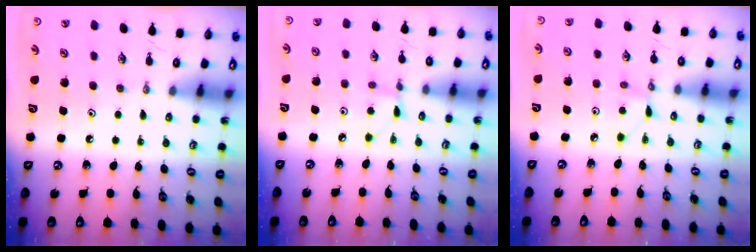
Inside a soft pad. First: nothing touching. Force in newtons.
{"total": 2.7, "press": 2.7, "slide": 0.3}
{"total": 2.1, "press": 2.1, "slide": 0.3}